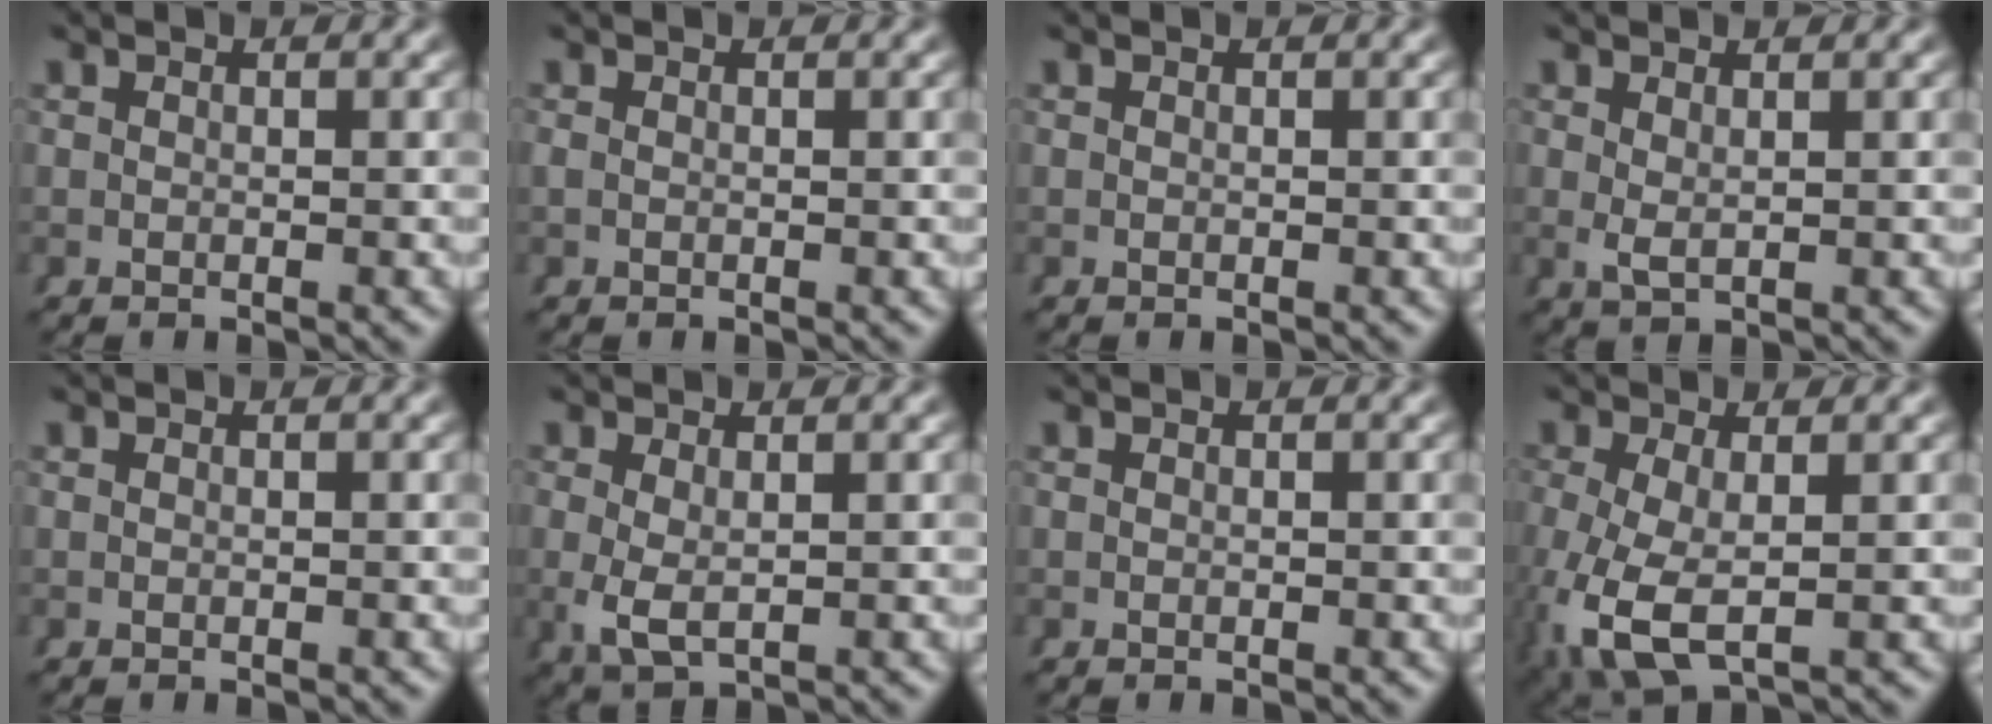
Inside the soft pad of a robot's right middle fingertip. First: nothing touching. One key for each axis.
{"total": 0.6, "fx": -0.2, "fy": 0.5, "fz": 0.3, "tx": -0.012, "ty": -0.003, "tz": -0.001}
{"total": 0.0}
{"total": 1.2, "fx": 0.5, "fy": 0.0, "fz": 1.0, "tx": -0.024, "ty": -0.011, "tz": 0.022}
{"total": 0.0}
{"total": 2.9, "fx": -0.4, "fy": 1.6, "fz": 2.4, "tx": -0.062, "ty": -0.028, "tz": 0.012}
{"total": 0.0}
{"total": 7.6, "fx": -2.2, "fy": 4.7, "fz": 5.6, "tx": -0.154, "ty": -0.055, "tz": -0.006}